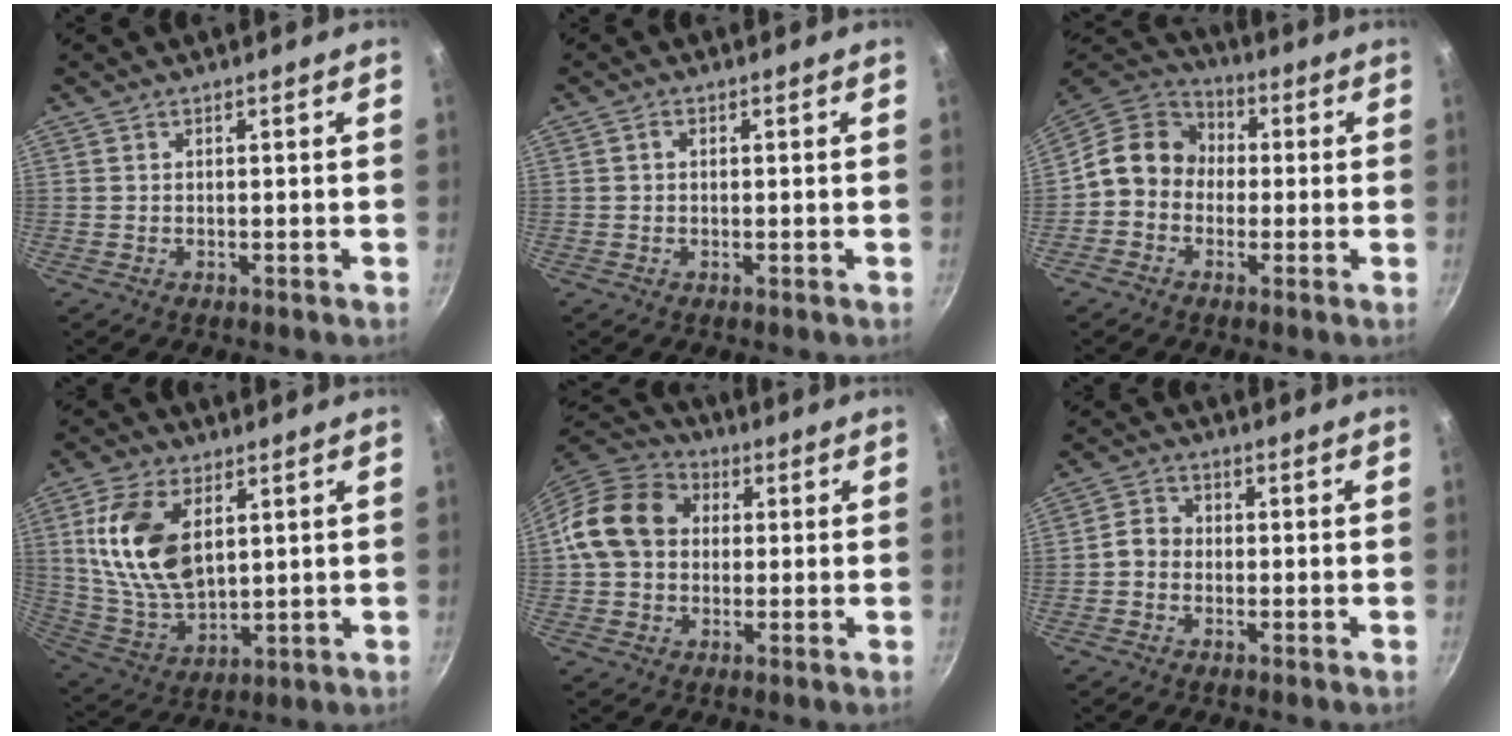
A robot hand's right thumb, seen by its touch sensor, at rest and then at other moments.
{"total": 1.0, "force": [0.1, 0.8, 0.6], "torque": [-0.011, 0.006, 0.001]}
{"total": 11.3, "force": [-0.5, 9.8, 5.6], "torque": [-0.068, 0.036, -0.035]}
{"total": 16.1, "force": [4.5, 9.3, 12.3], "torque": [-0.222, -0.021, 0.098]}
{"total": 13.5, "force": [1.6, 10.9, 7.8], "torque": [-0.115, 0.028, 0.010]}
{"total": 3.6, "force": [-0.8, 3.1, 1.7], "torque": [-0.020, 0.014, -0.027]}